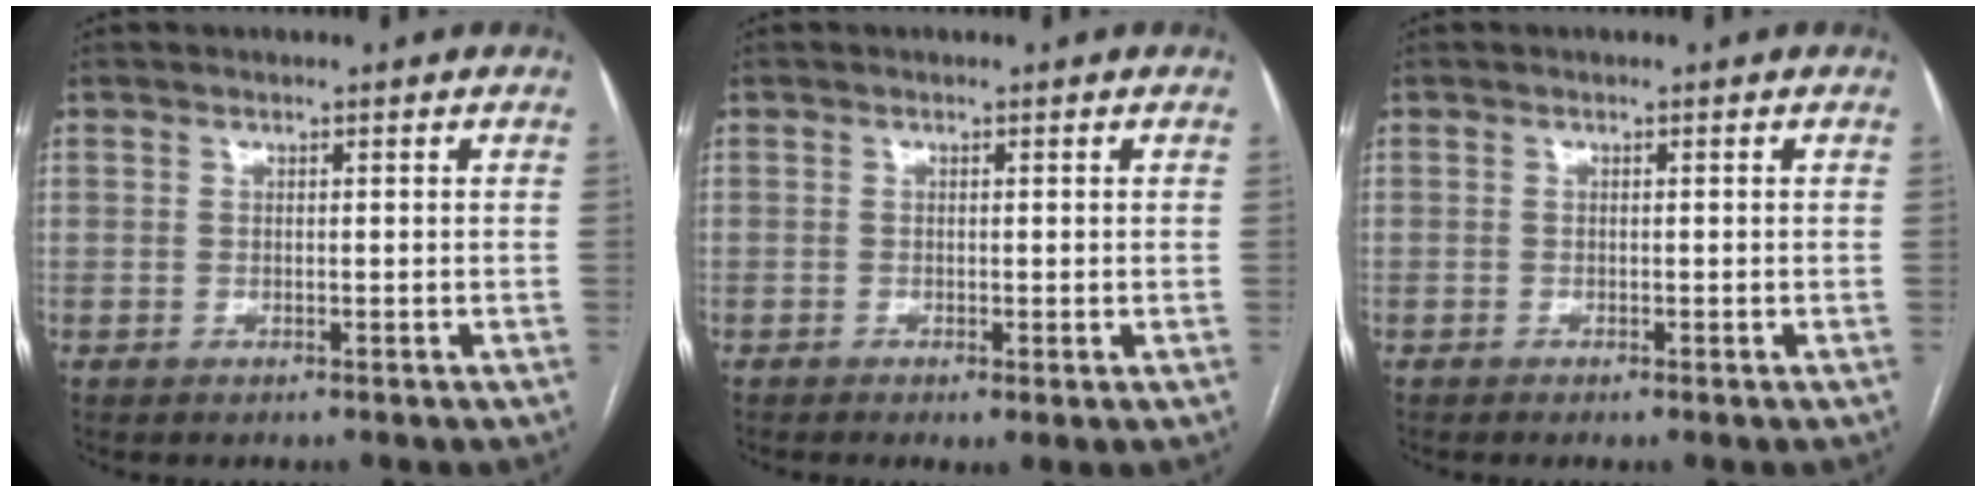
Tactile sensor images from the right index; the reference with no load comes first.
{"total": 1.8, "force": [-0.5, 0.4, 1.7], "torque": [-0.028, -0.006, -0.006]}
{"total": 0.5, "force": [-0.3, 0.0, 0.4], "torque": [-0.009, 0.000, -0.006]}